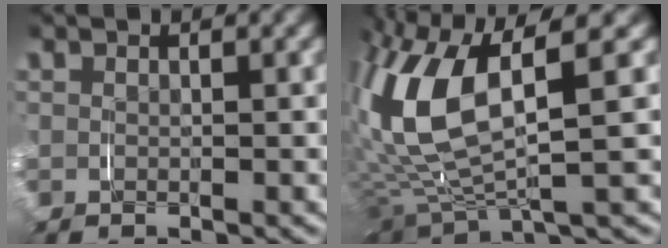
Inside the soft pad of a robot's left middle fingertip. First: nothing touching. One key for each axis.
{"total": 9.7, "fx": 1.7, "fy": 5.0, "fz": 8.1, "tx": -0.188, "ty": -0.003, "tz": 0.034}